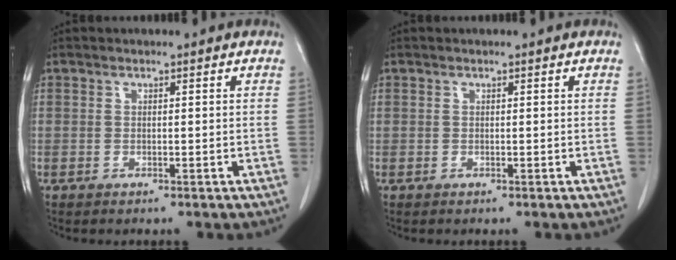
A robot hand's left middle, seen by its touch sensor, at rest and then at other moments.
{"total": 0.0}